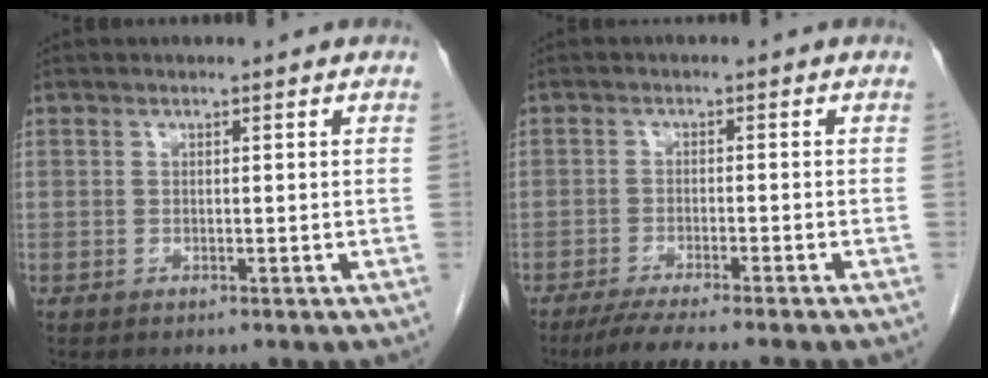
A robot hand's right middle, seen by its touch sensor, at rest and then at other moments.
{"total": 7.5, "force": [-6.2, -0.6, 4.1], "torque": [-0.054, -0.020, -0.099]}